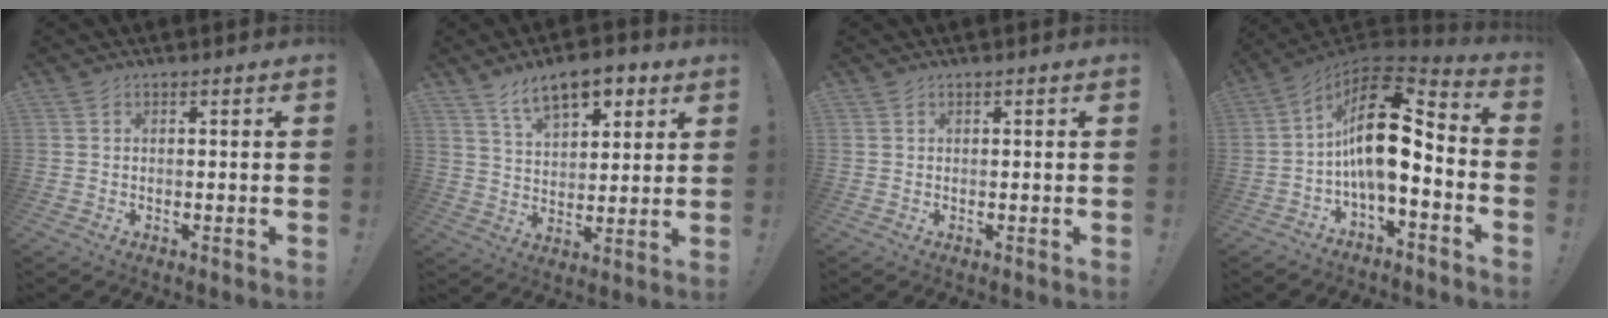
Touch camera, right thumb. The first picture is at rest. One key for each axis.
{"total": 11.9, "fx": 7.2, "fy": 6.1, "fz": 7.3, "tx": -0.110, "ty": -0.026, "tz": 0.131}
{"total": 0.0}
{"total": 18.5, "fx": 1.8, "fy": 8.8, "fz": 16.2, "tx": -0.273, "ty": -0.004, "tz": 0.033}